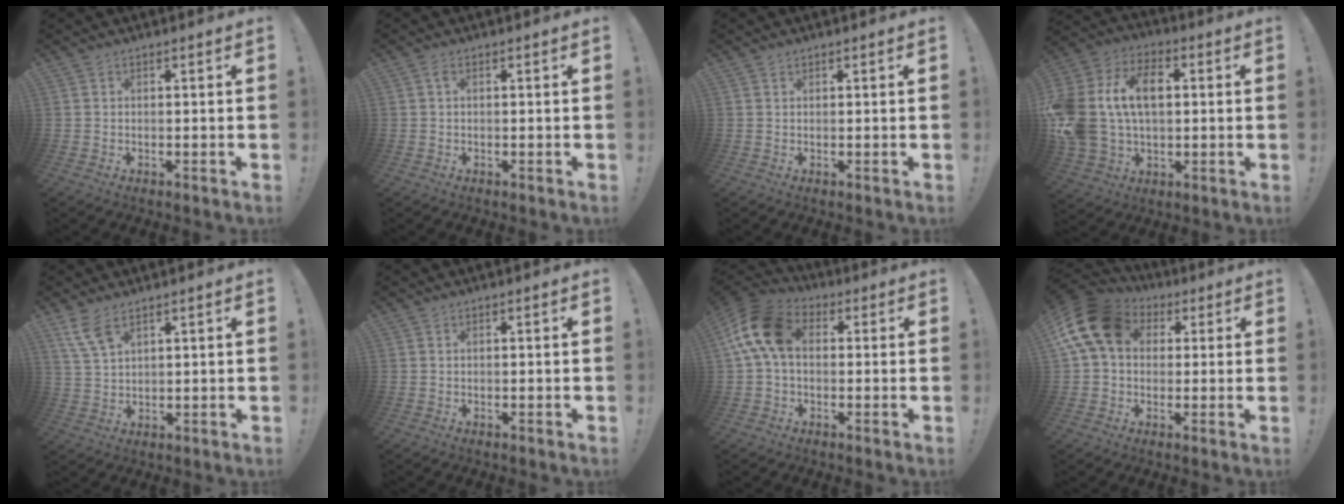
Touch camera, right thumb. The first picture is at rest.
{"total": 1.0, "force": [0.2, 0.4, 0.9], "torque": [-0.020, 0.003, 0.003]}
{"total": 0.7, "force": [0.6, 0.3, 0.0], "torque": [0.001, -0.001, 0.012]}
{"total": 20.2, "force": [3.7, 14.1, 13.9], "torque": [-0.258, -0.001, 0.069]}
{"total": 6.8, "force": [4.7, 2.9, 4.0], "torque": [-0.078, -0.020, 0.090]}
{"total": 0.0}
{"total": 14.8, "force": [2.2, 9.7, 10.9], "torque": [-0.220, 0.018, 0.045]}
{"total": 15.7, "force": [4.3, 11.5, 9.9], "torque": [-0.185, -0.001, 0.083]}